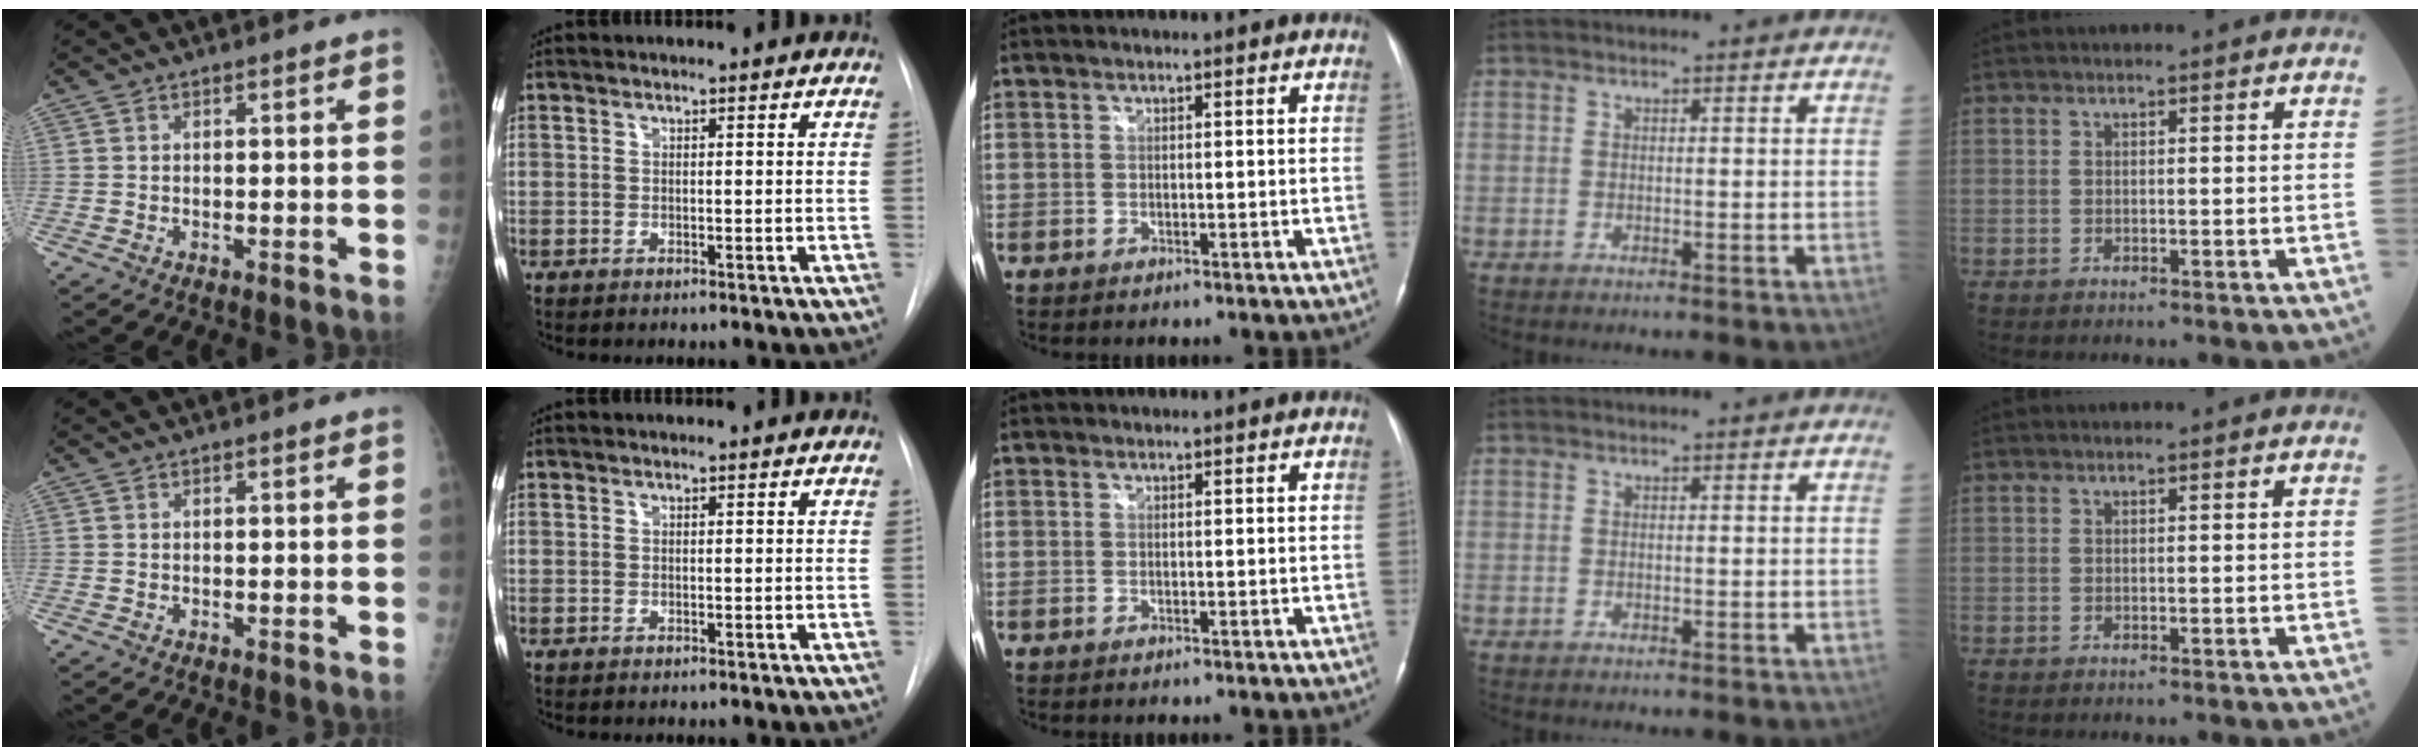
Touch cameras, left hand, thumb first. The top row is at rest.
{}